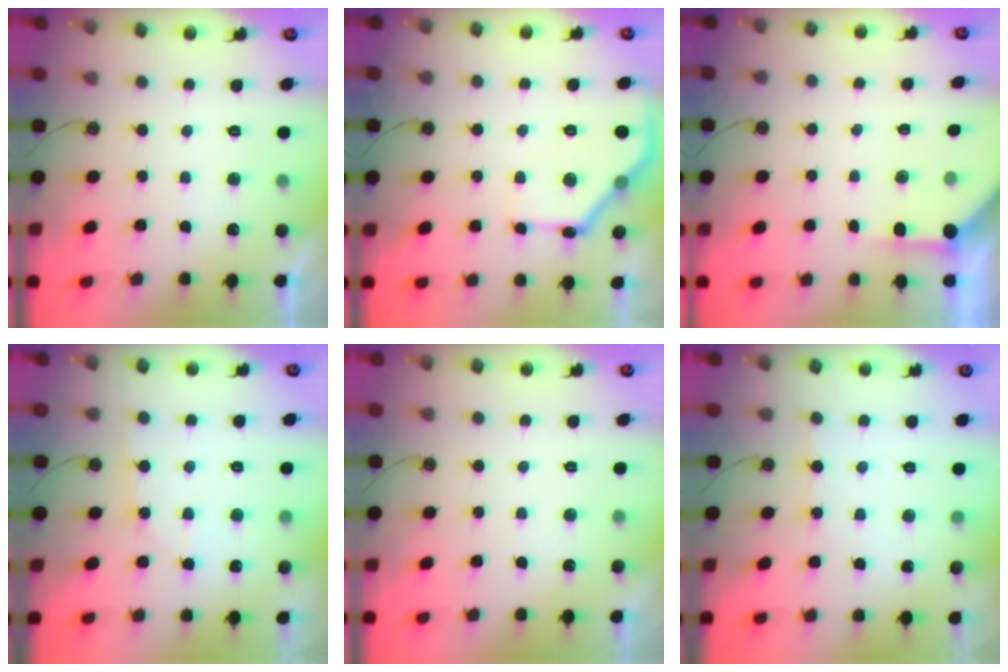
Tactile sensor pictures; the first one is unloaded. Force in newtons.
{"total": 13.3, "press": 13.3, "slide": 0.2}
{"total": 3.6, "press": 3.5, "slide": 0.5}
{"total": 4.8, "press": 4.8, "slide": 0.5}
{"total": 0.0}
{"total": 2.4, "press": 2.4, "slide": 0.3}